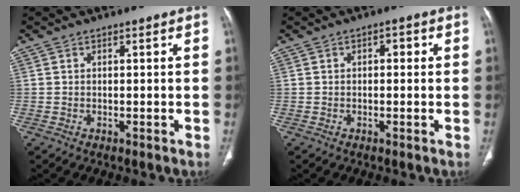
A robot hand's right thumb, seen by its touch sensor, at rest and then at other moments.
{"total": 1.7, "force": [0.3, 1.0, 1.3], "torque": [-0.008, 0.005, -0.002]}